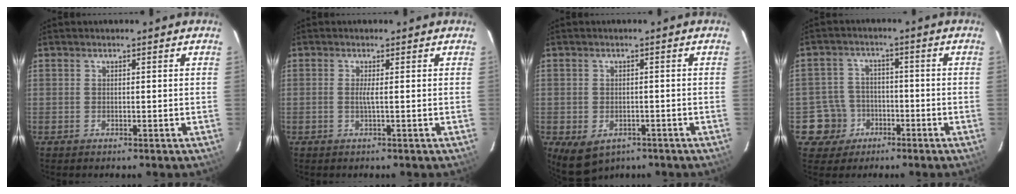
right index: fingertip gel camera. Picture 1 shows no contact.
{"total": 1.2, "force": [-0.1, -0.4, 1.1], "torque": [-0.022, -0.003, -0.003]}
{"total": 5.7, "force": [-3.1, 4.1, 2.7], "torque": [-0.053, -0.011, -0.034]}
{"total": 6.6, "force": [-2.9, 6.0, 0.1], "torque": [-0.023, 0.024, -0.046]}